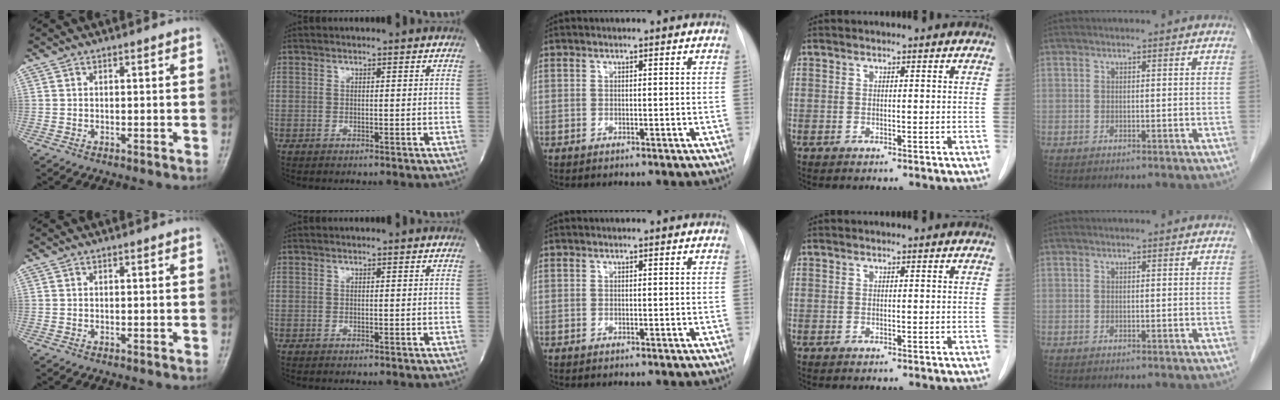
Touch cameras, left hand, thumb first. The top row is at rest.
{}